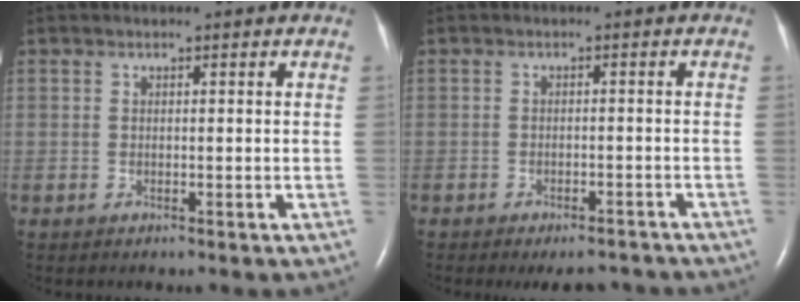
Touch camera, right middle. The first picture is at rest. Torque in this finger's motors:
{"motor_torque": [0.35, -0.34, 0.11, 0.03]}